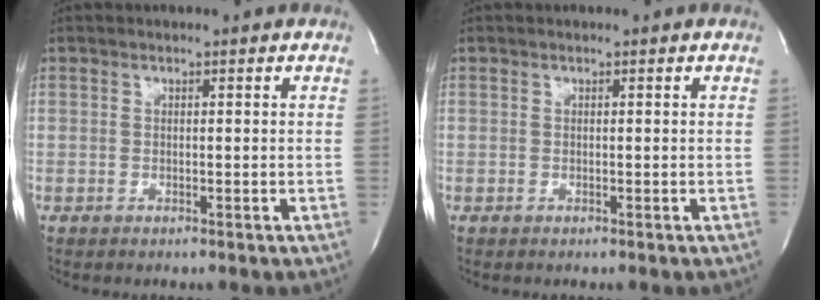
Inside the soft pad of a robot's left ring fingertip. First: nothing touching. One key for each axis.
{"total": 0.0}